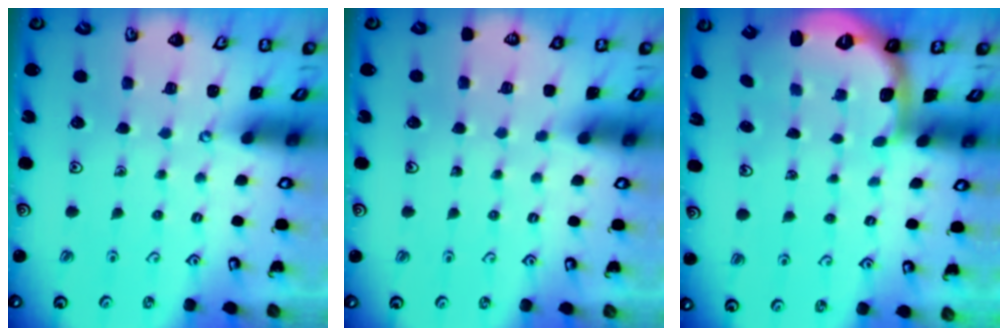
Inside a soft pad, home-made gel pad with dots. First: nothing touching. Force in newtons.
{"total": 0.0}
{"total": 2.7, "press": 1.7, "slide": 2.1}